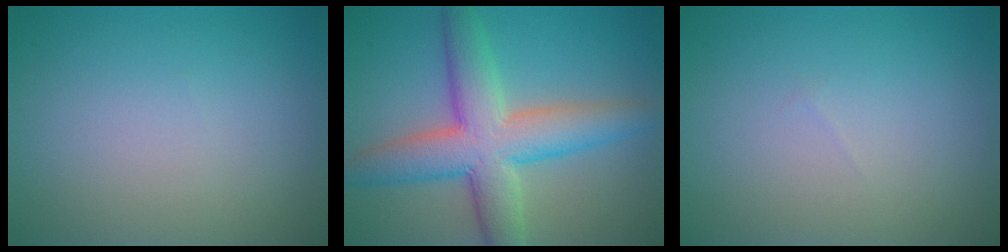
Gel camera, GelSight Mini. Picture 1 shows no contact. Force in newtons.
{"total": 8.1, "press": 8.1, "slide": 0.4}
{"total": 0.0}